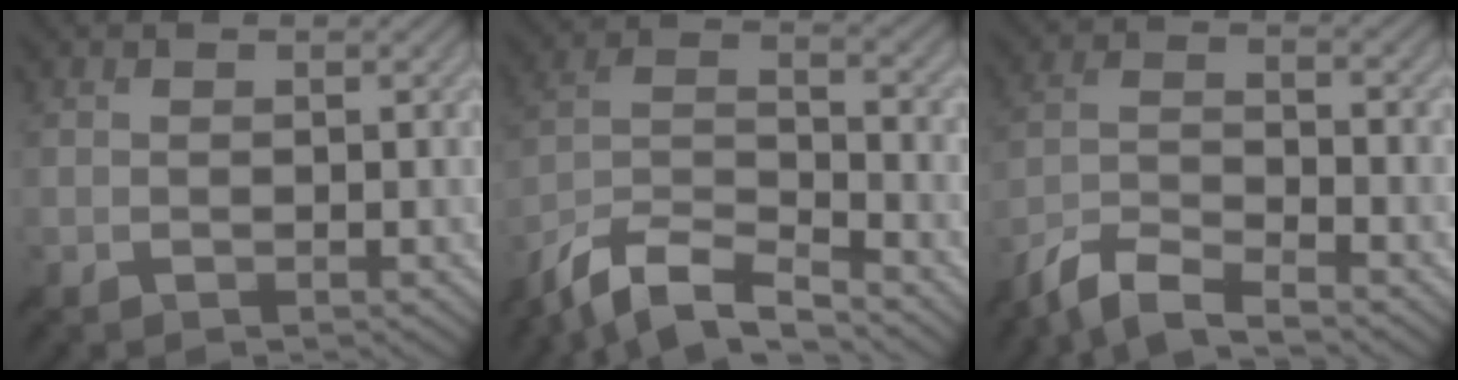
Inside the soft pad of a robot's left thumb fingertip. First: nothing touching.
{"total": 11.0, "force": [-9.0, 2.6, 5.7], "torque": [-0.120, -0.004, -0.180]}
{"total": 7.5, "force": [-6.3, 1.4, 3.7], "torque": [-0.075, -0.009, -0.132]}